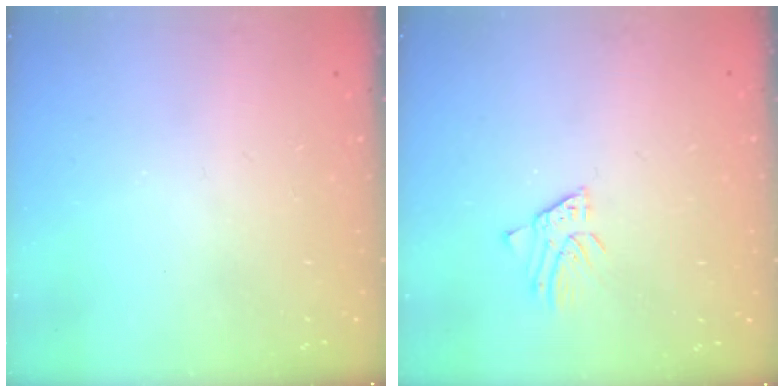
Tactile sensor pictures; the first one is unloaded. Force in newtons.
{"total": 1.6, "press": 1.6, "slide": 0.0}